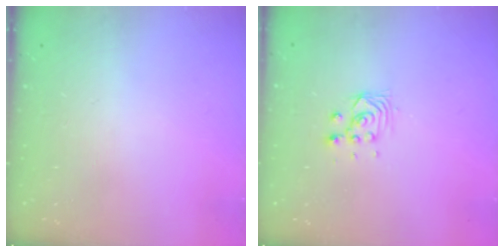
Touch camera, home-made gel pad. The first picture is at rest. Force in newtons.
{"total": 2.8, "press": 2.8, "slide": 0.2}